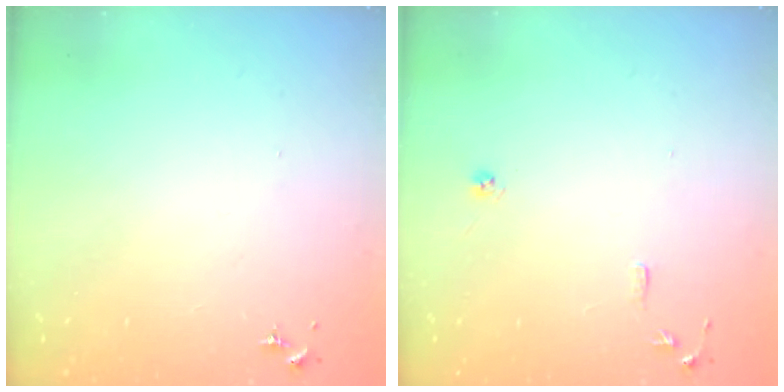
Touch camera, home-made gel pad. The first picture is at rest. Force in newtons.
{"total": 7.9, "press": 7.9, "slide": 0.8}